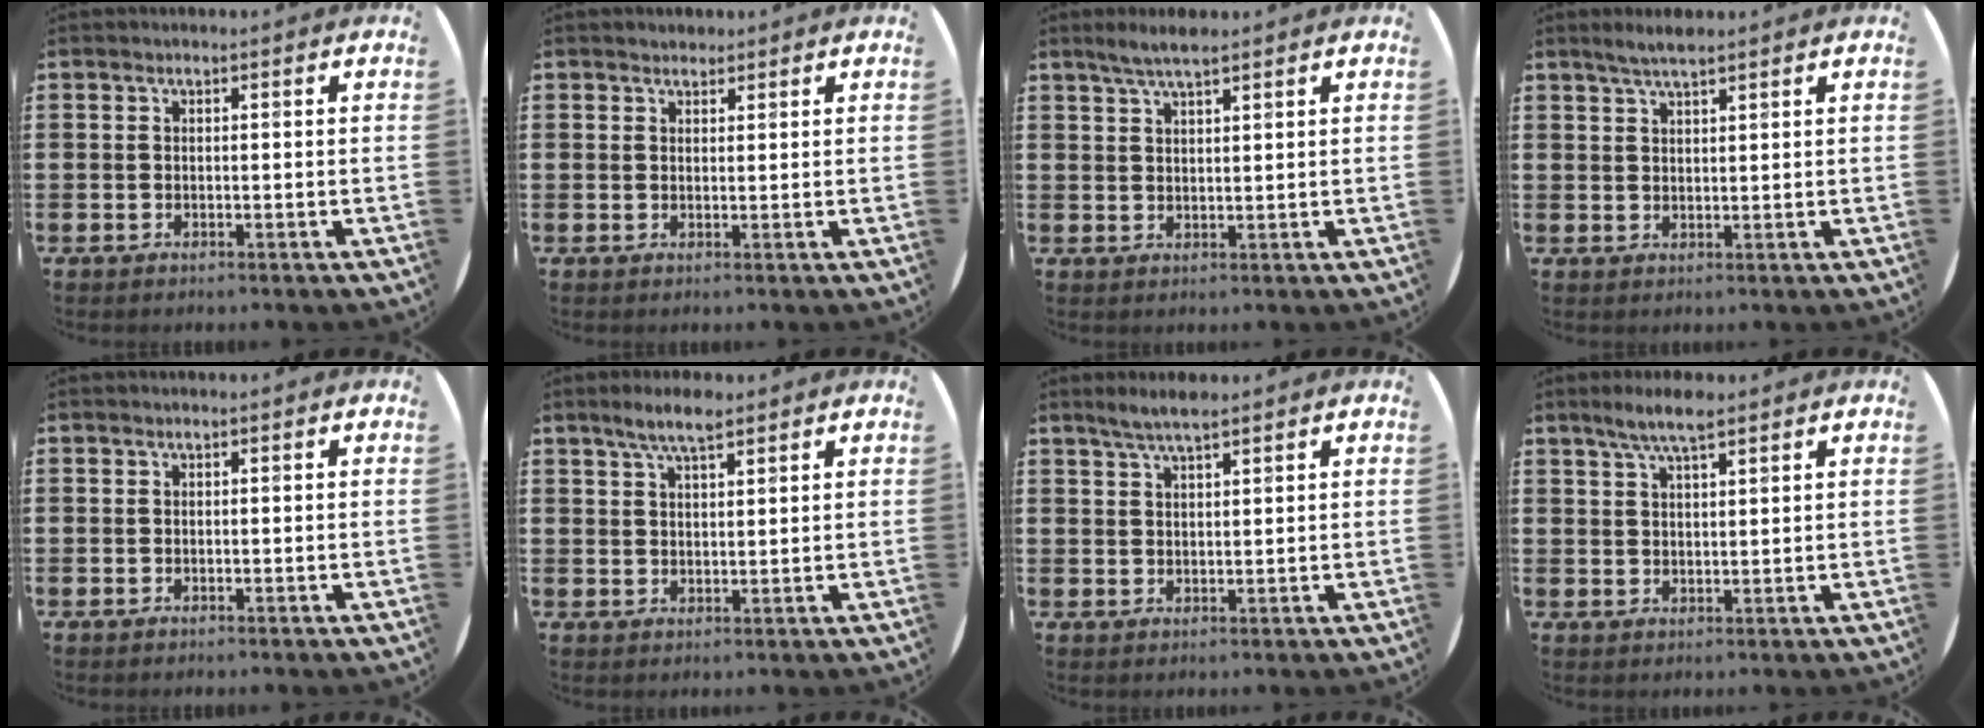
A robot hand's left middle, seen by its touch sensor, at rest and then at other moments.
{"total": 1.3, "force": [1.2, 0.4, 0.0], "torque": [0.006, 0.000, 0.021]}
{"total": 3.2, "force": [2.6, 0.4, 1.7], "torque": [-0.037, 0.003, 0.047]}
{"total": 2.7, "force": [2.3, 0.3, 1.3], "torque": [-0.029, 0.003, 0.042]}
{"total": 0.0}
{"total": 4.6, "force": [3.5, 1.2, 2.8], "torque": [-0.053, -0.002, 0.061]}
{"total": 3.4, "force": [2.8, 0.4, 1.9], "torque": [-0.040, 0.001, 0.050]}
{"total": 4.7, "force": [3.6, 0.8, 2.8], "torque": [-0.054, -0.002, 0.062]}